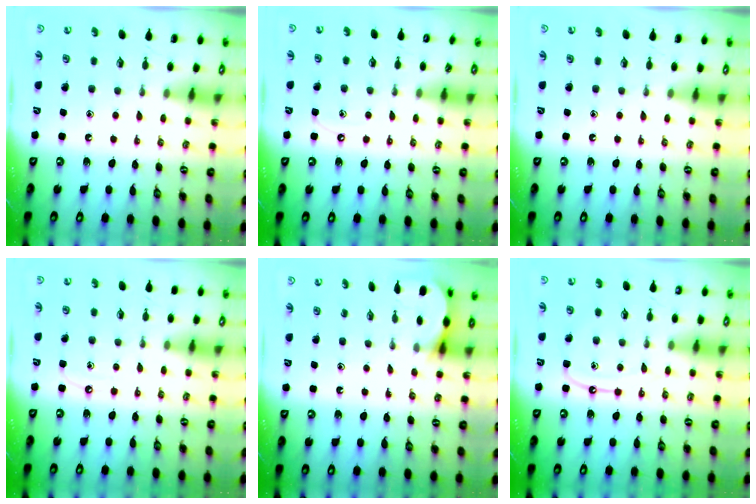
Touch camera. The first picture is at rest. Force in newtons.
{"total": 5.4, "press": 5.3, "slide": 0.7}
{"total": 0.0}
{"total": 5.7, "press": 5.6, "slide": 0.6}
{"total": 3.8, "press": 3.8, "slide": 0.5}
{"total": 8.9, "press": 8.9, "slide": 0.9}